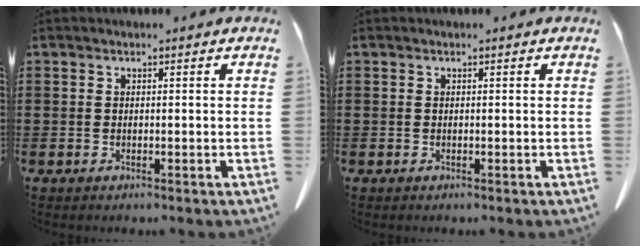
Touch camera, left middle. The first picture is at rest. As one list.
[{"total": 0.0}]